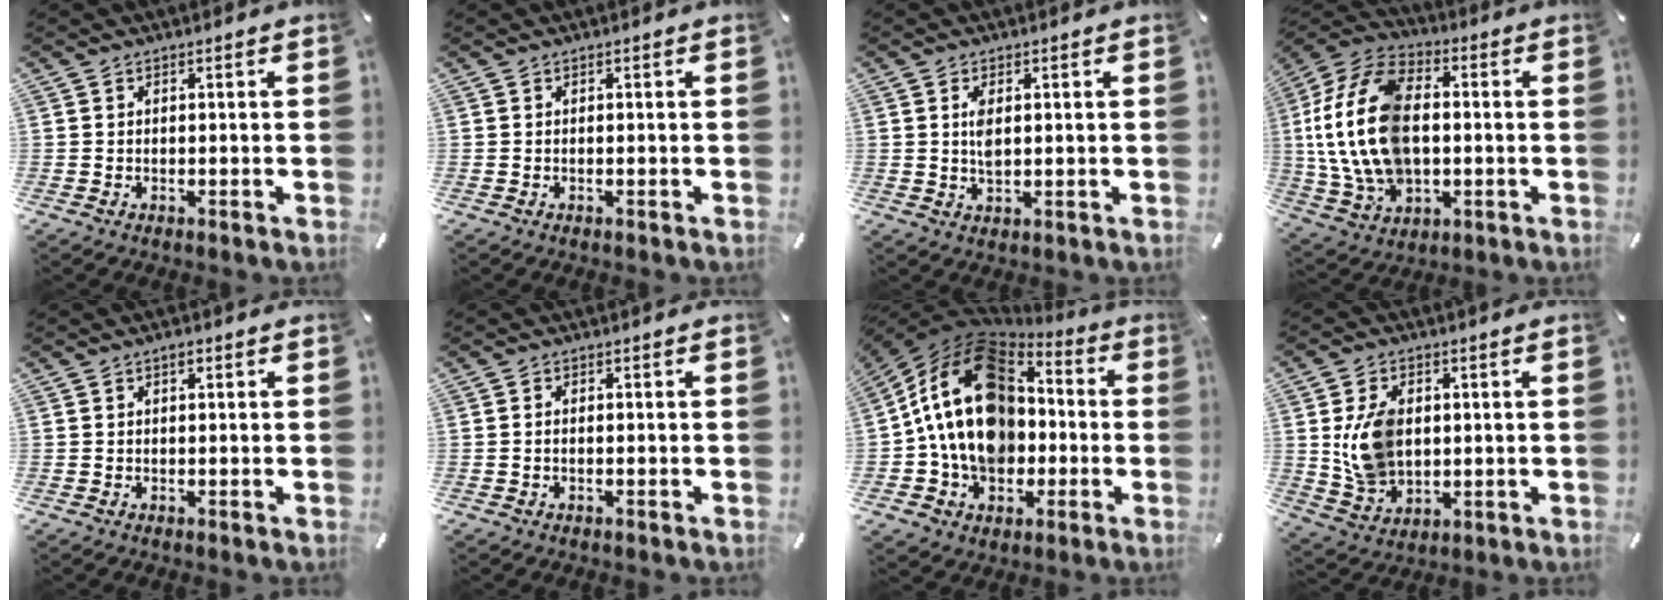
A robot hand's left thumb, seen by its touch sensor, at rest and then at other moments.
{"total": 0.0}
{"total": 3.6, "force": [0.7, 1.7, 3.1], "torque": [-0.067, -0.001, 0.007]}
{"total": 20.5, "force": [-0.3, 14.1, 14.8], "torque": [-0.343, 0.008, -0.008]}
{"total": 1.2, "force": [0.5, 0.6, 0.9], "torque": [-0.019, 0.004, 0.008]}
{"total": 0.8, "force": [-0.1, 0.4, 0.7], "torque": [-0.014, 0.001, -0.003]}
{"total": 19.2, "force": [0.1, 15.1, 11.9], "torque": [-0.244, 0.009, -0.001]}
{"total": 10.6, "force": [1.5, 8.2, 6.6], "torque": [-0.138, 0.001, 0.026]}